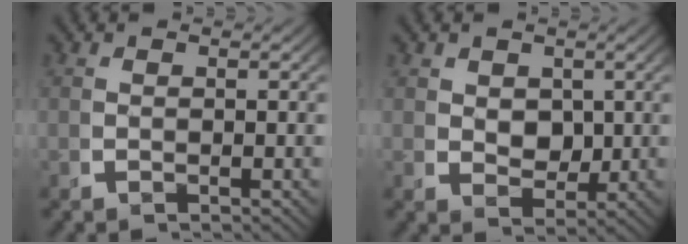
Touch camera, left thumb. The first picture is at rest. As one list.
[{"total": 3.0, "force": [0.8, 2.3, 1.8], "torque": [-0.036, -0.025, 0.027]}]